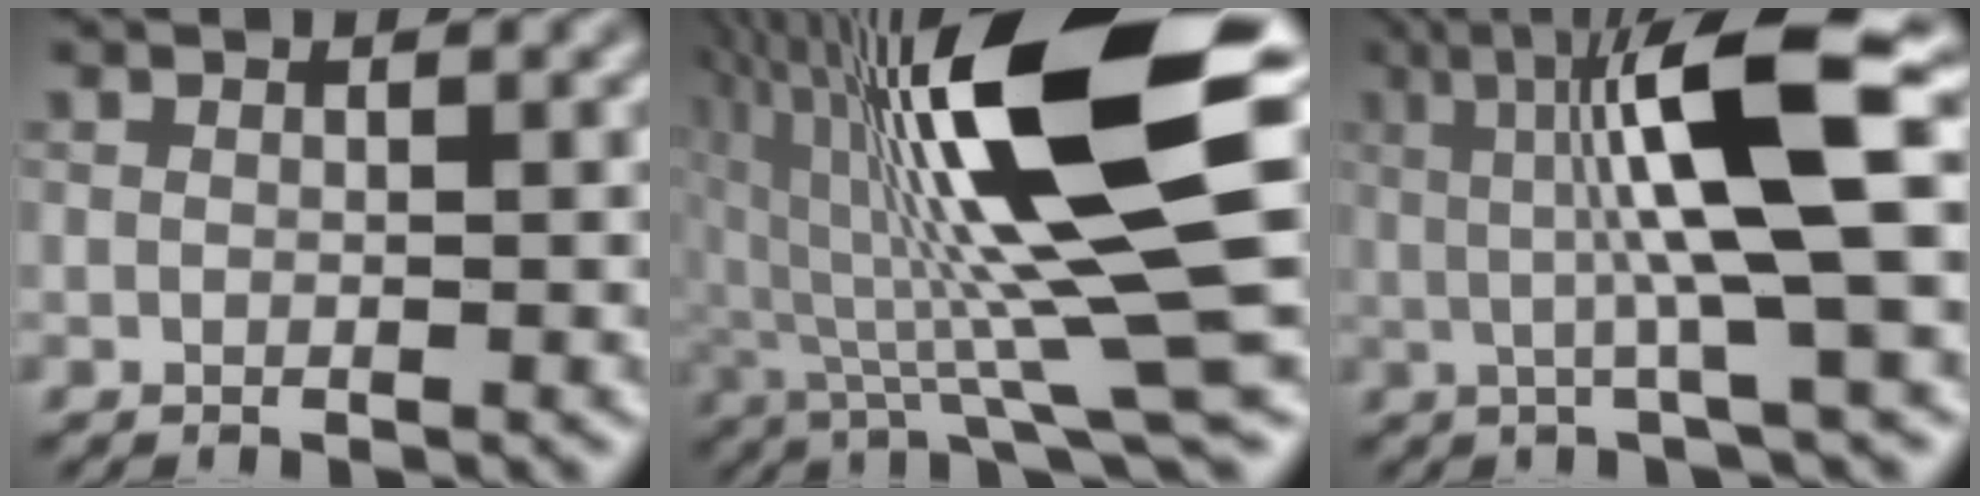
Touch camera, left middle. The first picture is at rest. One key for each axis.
{"total": 15.8, "fx": 2.1, "fy": 2.8, "fz": 15.4, "tx": -0.252, "ty": 0.006, "tz": 0.038}
{"total": 8.9, "fx": 1.0, "fy": 1.3, "fz": 8.8, "tx": -0.138, "ty": 0.007, "tz": 0.025}